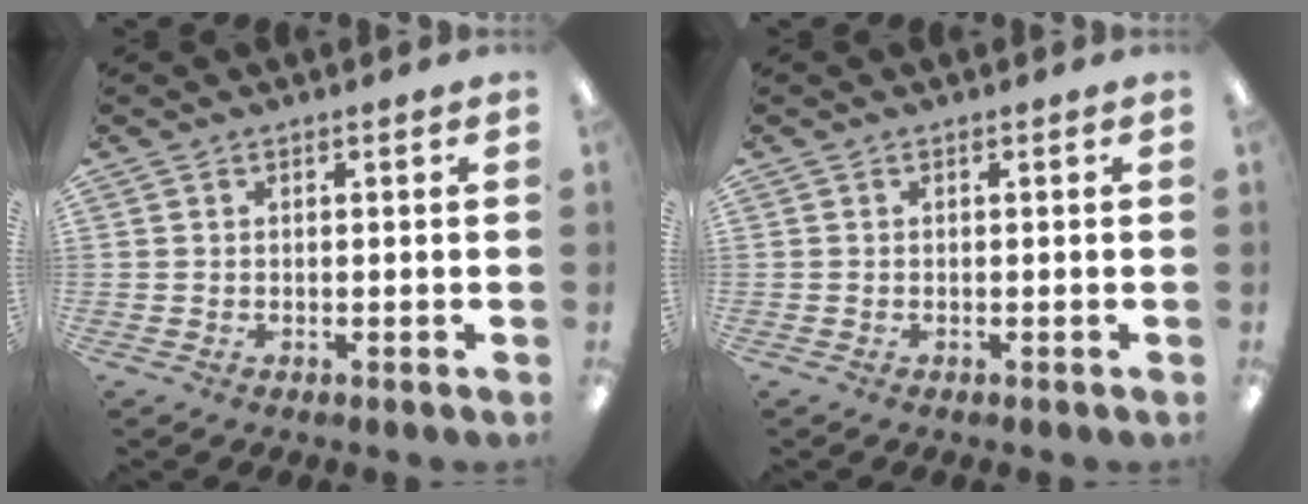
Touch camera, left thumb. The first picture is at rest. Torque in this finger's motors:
{"motor_torque": [-0.01, 0.00, 0.13, -0.12, 0.00]}